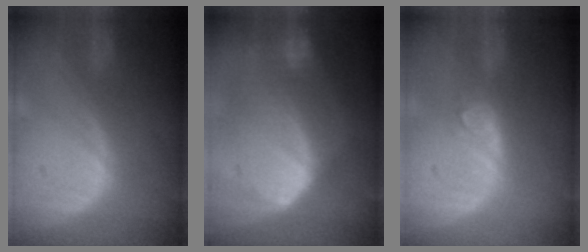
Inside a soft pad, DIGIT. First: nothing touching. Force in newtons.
{"total": 10.5, "press": 9.1, "slide": 5.2}
{"total": 2.9, "press": 2.9, "slide": 0.3}